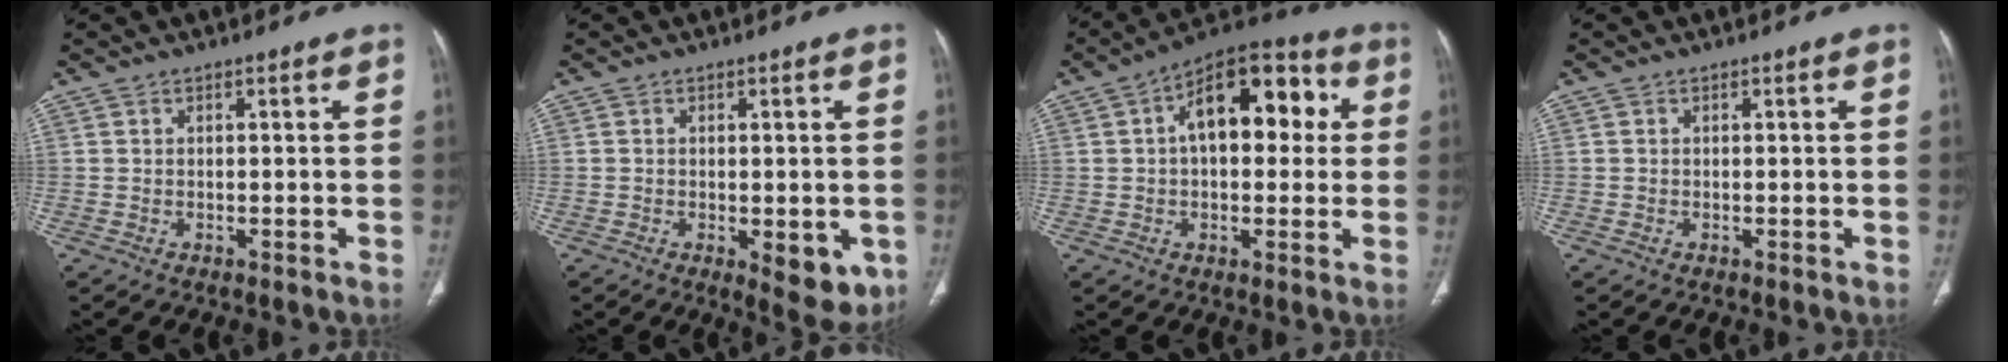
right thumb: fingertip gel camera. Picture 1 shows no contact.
{"total": 7.2, "force": [-2.1, 3.2, 6.1], "torque": [-0.061, -0.011, -0.019]}
{"total": 16.0, "force": [3.1, 8.9, 13.0], "torque": [-0.155, 0.036, 0.039]}
{"total": 0.0}